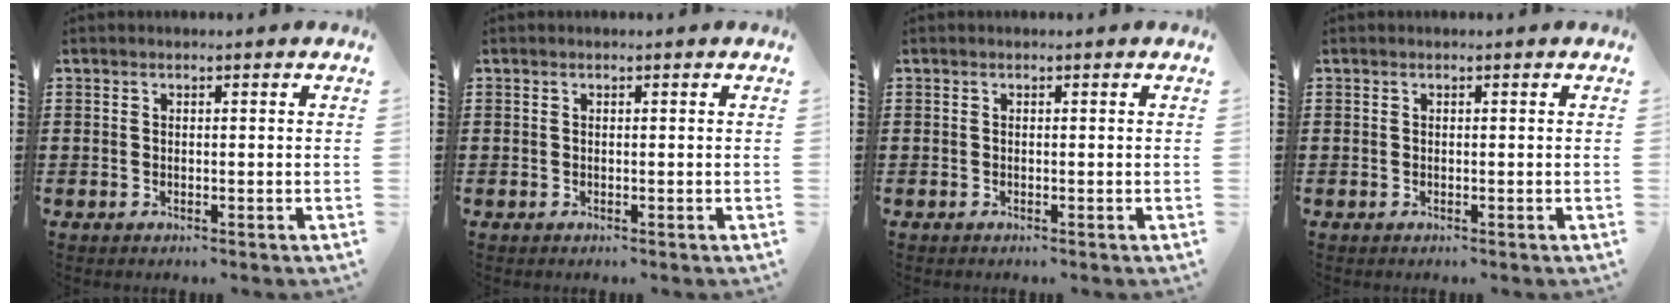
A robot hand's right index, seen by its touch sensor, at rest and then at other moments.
{"total": 0.0}
{"total": 0.0}
{"total": 0.0}